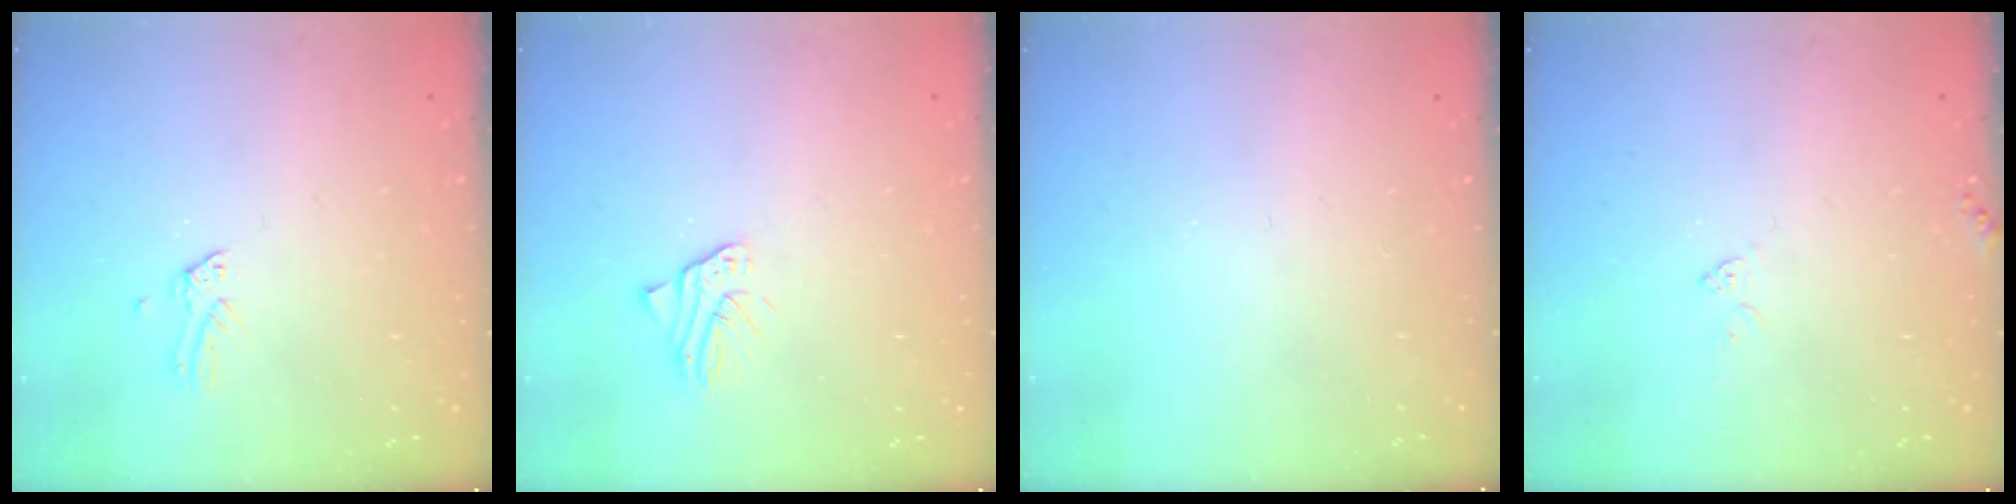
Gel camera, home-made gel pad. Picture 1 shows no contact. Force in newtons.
{"total": 2.5, "press": 2.4, "slide": 0.3}
{"total": 0.0}
{"total": 4.9, "press": 4.8, "slide": 0.3}